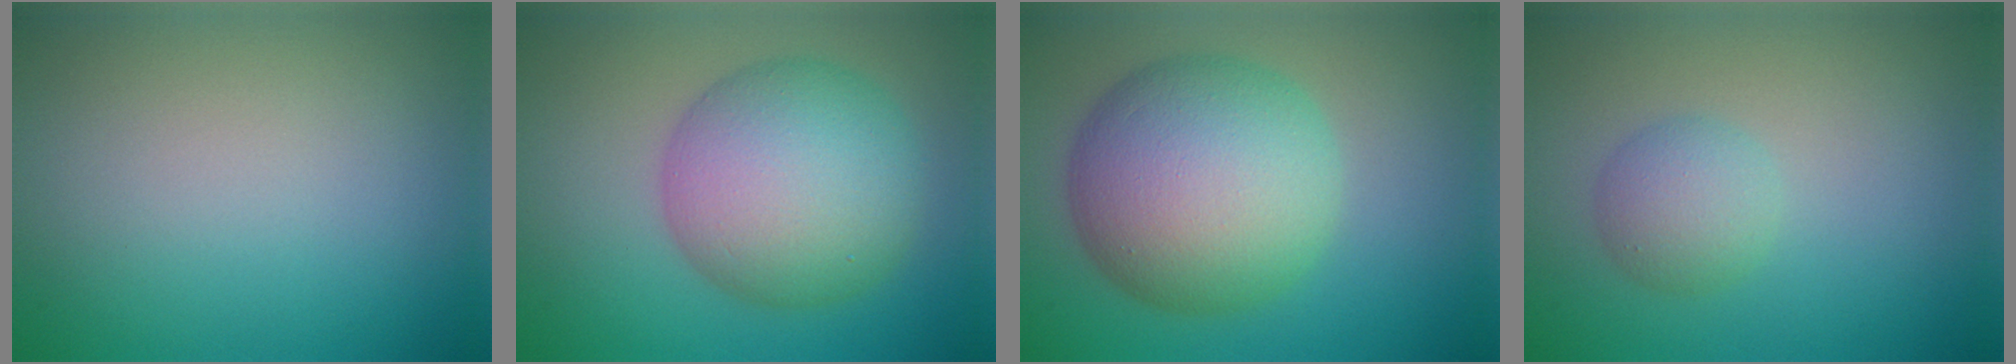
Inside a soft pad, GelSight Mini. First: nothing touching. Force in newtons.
{"total": 10.0, "press": 10.0, "slide": 0.2}
{"total": 11.5, "press": 11.5, "slide": 0.2}
{"total": 2.6, "press": 2.6, "slide": 0.1}